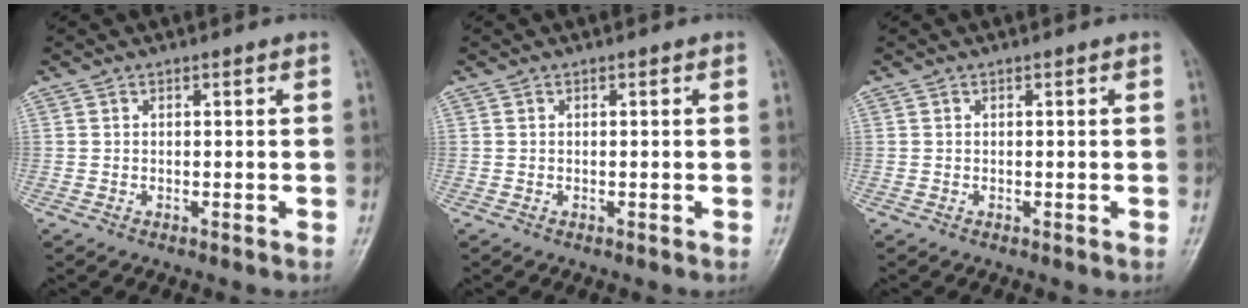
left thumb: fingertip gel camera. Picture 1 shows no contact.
{"total": 0.0}
{"total": 0.0}